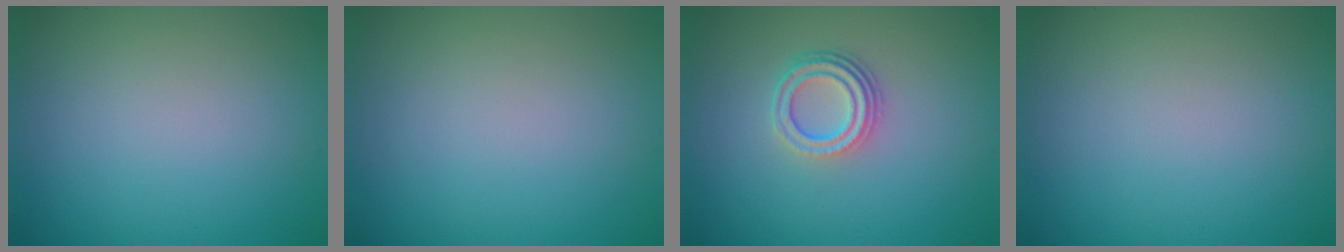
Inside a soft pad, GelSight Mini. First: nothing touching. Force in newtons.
{"total": 0.0}
{"total": 3.3, "press": 2.4, "slide": 2.2}
{"total": 0.0}